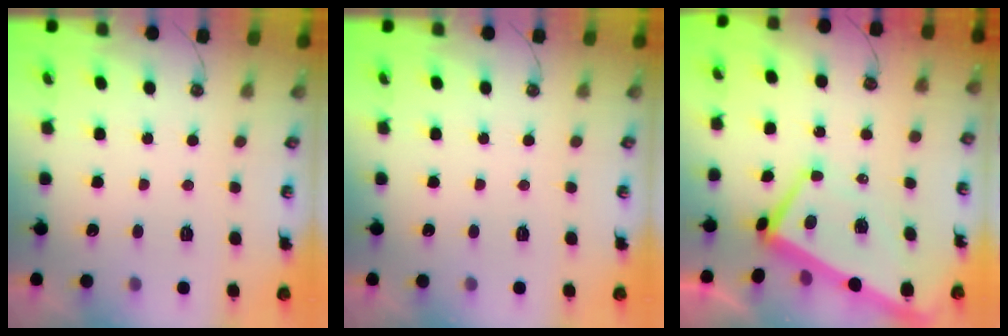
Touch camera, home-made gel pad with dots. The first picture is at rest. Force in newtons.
{"total": 0.0}
{"total": 2.6, "press": 2.3, "slide": 1.1}